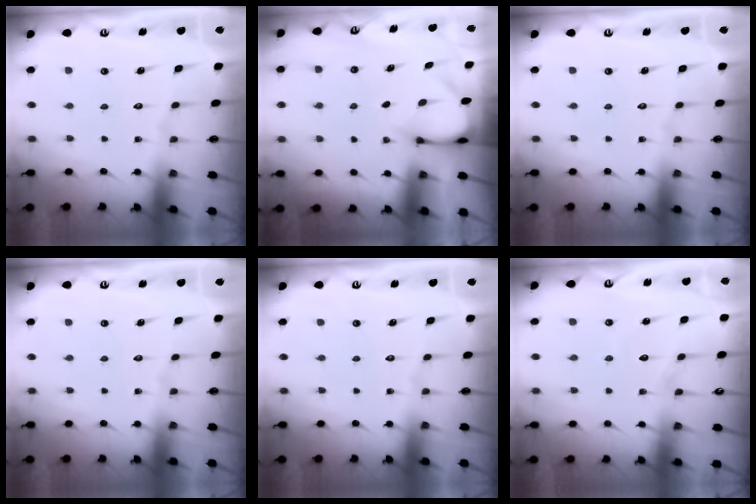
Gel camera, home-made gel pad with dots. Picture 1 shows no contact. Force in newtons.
{"total": 2.9, "press": 2.9, "slide": 0.2}
{"total": 0.0}
{"total": 0.0}
{"total": 0.0}
{"total": 5.4, "press": 5.4, "slide": 0.5}